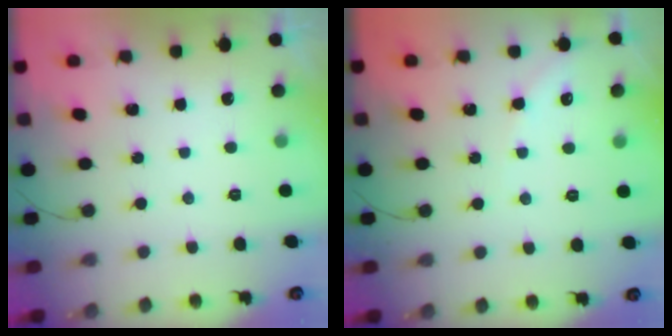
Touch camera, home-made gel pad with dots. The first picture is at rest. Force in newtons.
{"total": 3.0, "press": 3.0, "slide": 0.5}